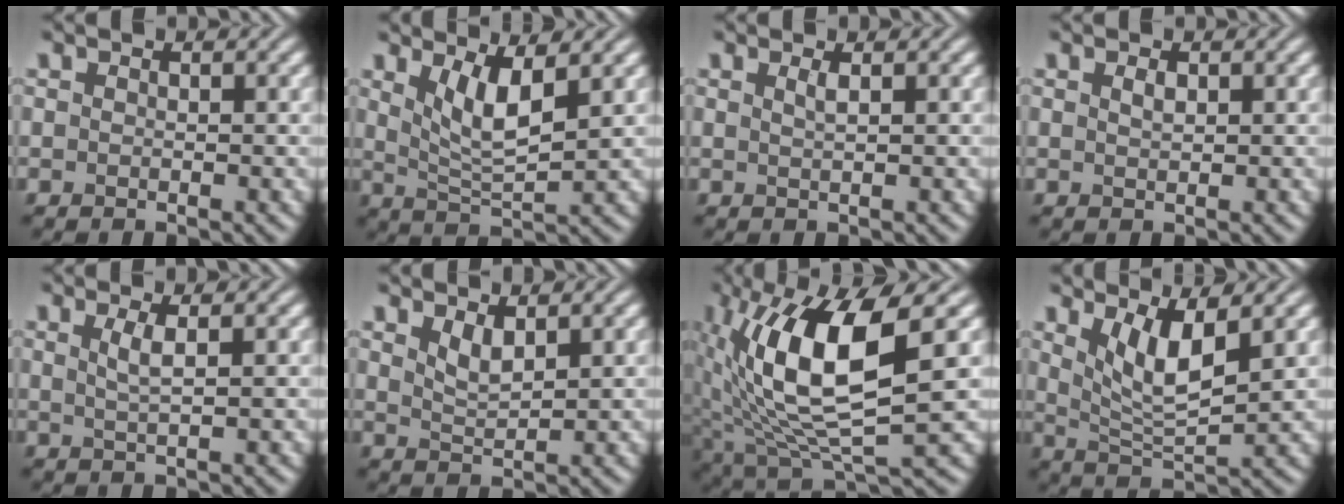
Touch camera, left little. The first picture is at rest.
{"total": 4.1, "force": [1.8, 1.1, 3.5], "torque": [-0.073, -0.010, 0.040]}
{"total": 1.1, "force": [0.5, 0.3, 0.9], "torque": [-0.011, 0.002, 0.007]}
{"total": 0.8, "force": [0.4, 0.3, 0.6], "torque": [-0.015, 0.000, 0.010]}
{"total": 1.8, "force": [0.6, 0.4, 1.6], "torque": [-0.031, -0.001, 0.008]}
{"total": 1.9, "force": [1.3, 0.6, 1.3], "torque": [-0.029, -0.006, 0.029]}
{"total": 11.7, "force": [1.7, 4.2, 10.8], "torque": [-0.211, -0.006, 0.035]}
{"total": 4.6, "force": [2.1, 1.2, 3.9], "torque": [-0.077, -0.012, 0.046]}